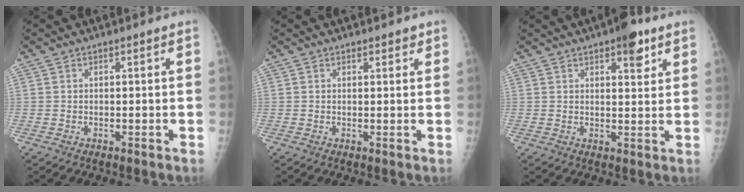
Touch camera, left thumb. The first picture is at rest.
{"total": 1.6, "force": [1.2, 0.8, 0.7], "torque": [0.003, -0.006, 0.012]}
{"total": 6.1, "force": [3.6, 2.4, 4.3], "torque": [-0.041, -0.015, 0.044]}